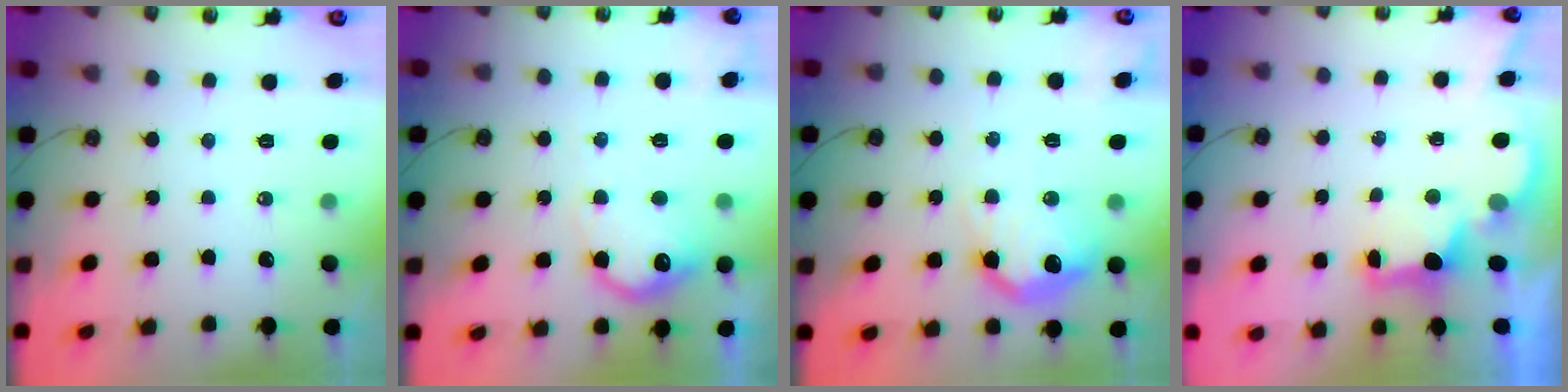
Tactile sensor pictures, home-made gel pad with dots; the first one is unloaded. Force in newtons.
{"total": 14.2, "press": 14.2, "slide": 1.0}
{"total": 16.9, "press": 16.8, "slide": 1.0}
{"total": 2.5, "press": 2.4, "slide": 0.7}